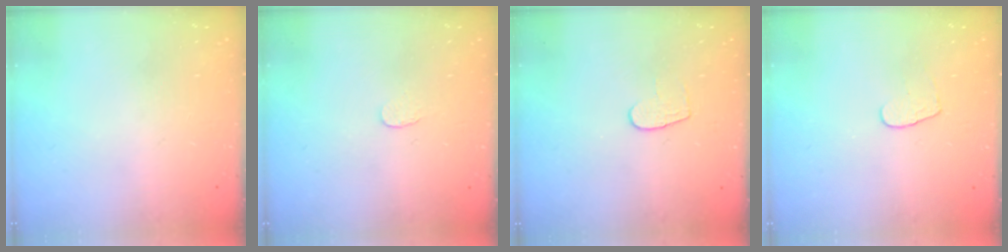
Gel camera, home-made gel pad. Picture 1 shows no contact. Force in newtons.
{"total": 3.0, "press": 3.0, "slide": 0.2}
{"total": 5.4, "press": 5.4, "slide": 0.3}
{"total": 4.4, "press": 4.4, "slide": 0.3}